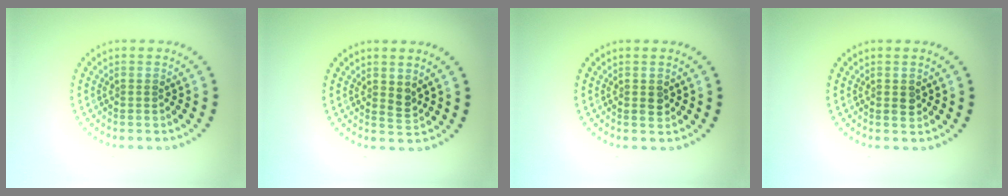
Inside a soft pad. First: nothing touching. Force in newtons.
{"total": 1.2, "press": 1.0, "slide": 0.5}
{"total": 1.2, "press": 1.2, "slide": 0.2}
{"total": 1.2, "press": 1.2, "slide": 0.2}